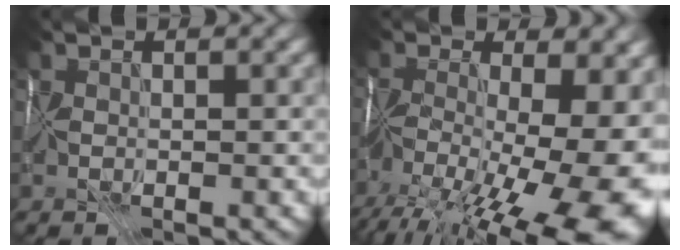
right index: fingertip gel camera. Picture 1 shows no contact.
{"total": 18.8, "force": [-8.0, 8.0, 15.0], "torque": [-0.229, -0.017, -0.102]}